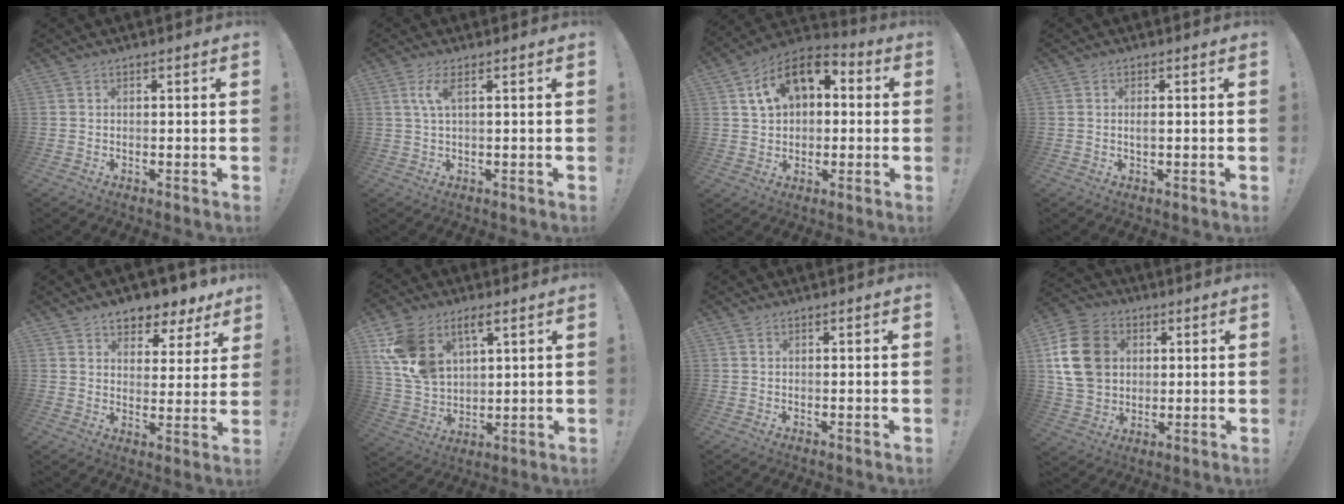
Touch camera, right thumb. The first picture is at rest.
{"total": 4.4, "force": [1.5, 0.9, 4.1], "torque": [-0.076, 0.000, 0.024]}
{"total": 14.0, "force": [5.2, 9.5, 8.9], "torque": [-0.142, -0.005, 0.101]}
{"total": 1.2, "force": [0.0, 0.3, 1.2], "torque": [-0.016, -0.002, -0.002]}
{"total": 7.0, "force": [5.7, 3.6, 2.0], "torque": [-0.023, -0.048, 0.104]}
{"total": 12.8, "force": [6.6, 8.2, 7.3], "torque": [-0.139, -0.028, 0.132]}
{"total": 0.0}
{"total": 17.1, "force": [3.3, 13.7, 9.6], "torque": [-0.161, 0.000, 0.069]}